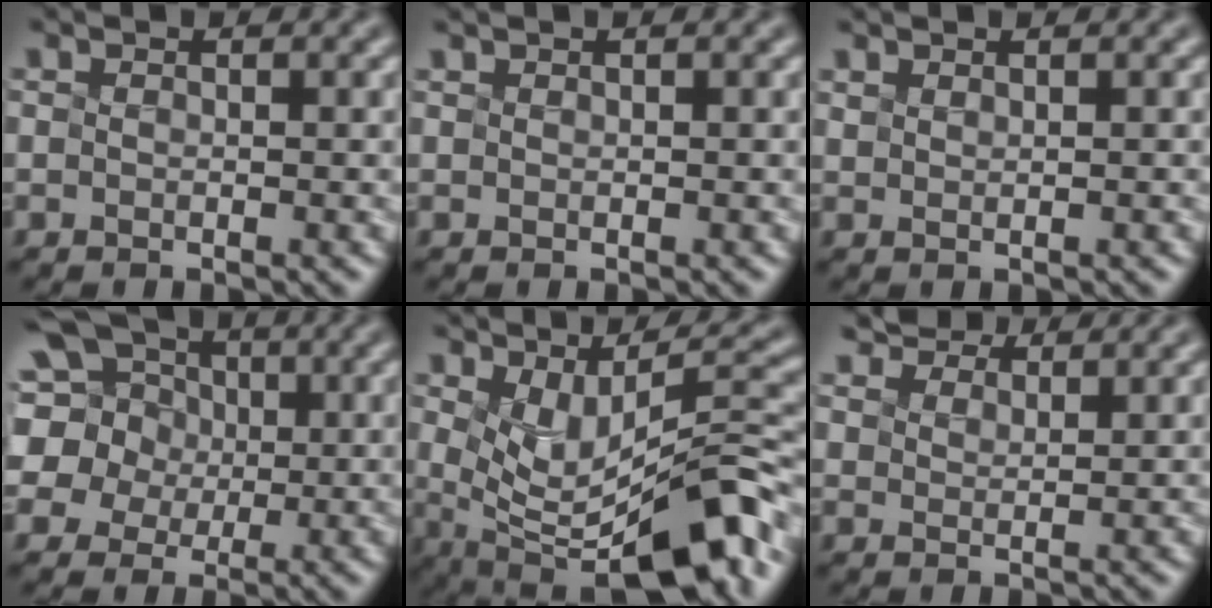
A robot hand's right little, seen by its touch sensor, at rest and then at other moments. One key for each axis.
{"total": 1.8, "fx": 1.2, "fy": 0.9, "fz": 1.1, "tx": -0.009, "ty": 0.021, "tz": 0.014}
{"total": 2.2, "fx": 1.6, "fy": 1.0, "fz": 1.1, "tx": -0.014, "ty": 0.024, "tz": 0.023}
{"total": 8.6, "fx": 3.3, "fy": 7.1, "fz": 3.5, "tx": -0.083, "ty": 0.037, "tz": 0.054}
{"total": 9.7, "fx": -0.1, "fy": 3.4, "fz": 9.1, "tx": -0.149, "ty": 0.005, "tz": 0.034}
{"total": 4.0, "fx": 3.9, "fy": 0.9, "fz": 0.4, "tx": -0.035, "ty": 0.006, "tz": 0.088}